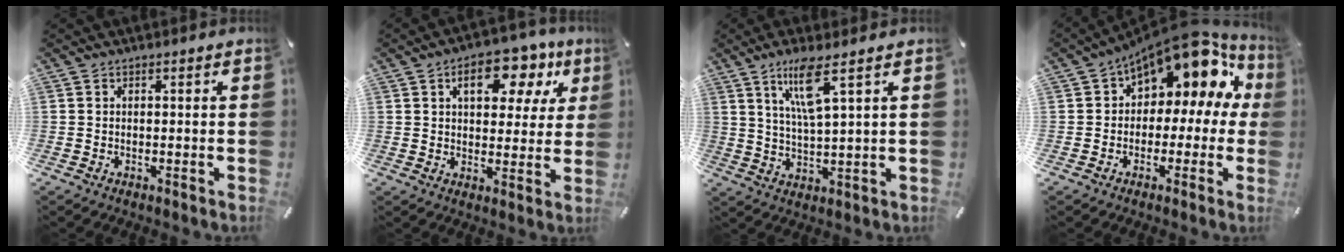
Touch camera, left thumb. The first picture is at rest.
{"total": 12.7, "force": [5.9, 7.4, 8.5], "torque": [-0.105, -0.014, 0.092]}
{"total": 9.1, "force": [4.9, 1.3, 7.6], "torque": [-0.152, 0.003, 0.082]}
{"total": 13.6, "force": [7.9, 7.5, 8.0], "torque": [-0.116, -0.062, 0.130]}